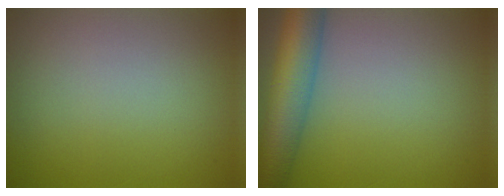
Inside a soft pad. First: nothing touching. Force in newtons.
{"total": 7.8, "press": 7.8, "slide": 0.4}